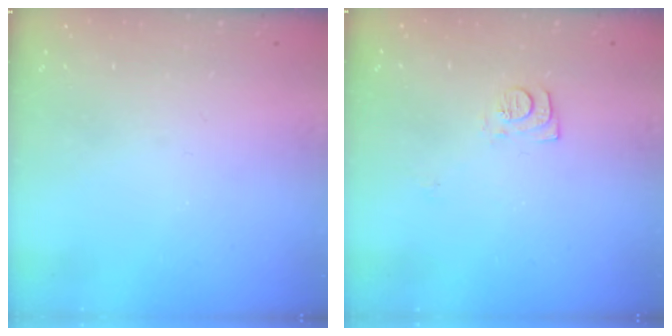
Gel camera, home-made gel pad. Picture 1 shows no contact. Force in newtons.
{"total": 7.9, "press": 7.9, "slide": 0.7}